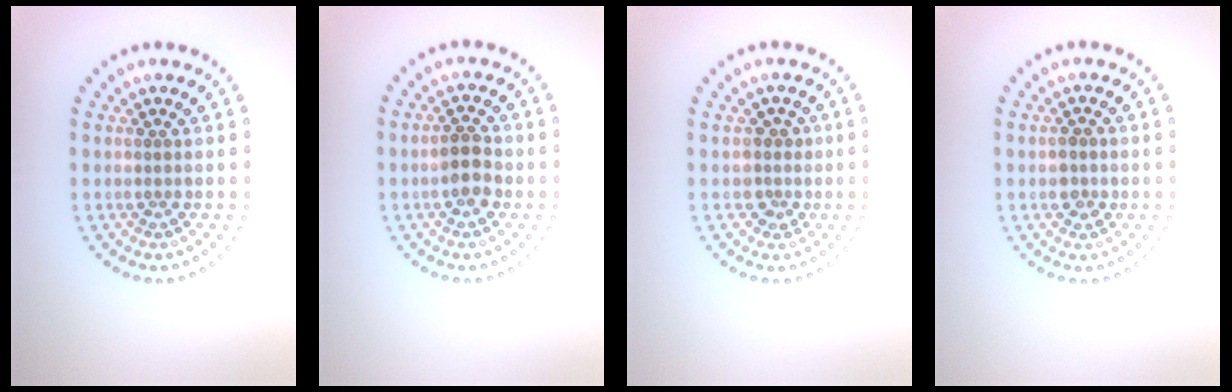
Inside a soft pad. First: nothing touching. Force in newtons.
{"total": 2.4, "press": 2.3, "slide": 0.6}
{"total": 1.8, "press": 1.5, "slide": 1.1}
{"total": 1.5, "press": 1.5, "slide": 0.1}